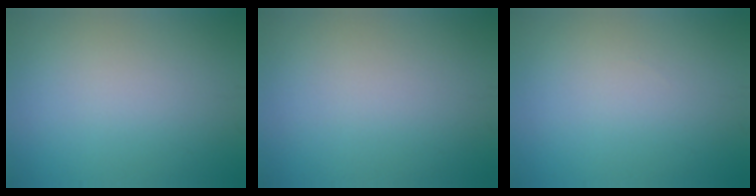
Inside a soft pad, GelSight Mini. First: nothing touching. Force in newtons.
{"total": 0.0}
{"total": 0.0}